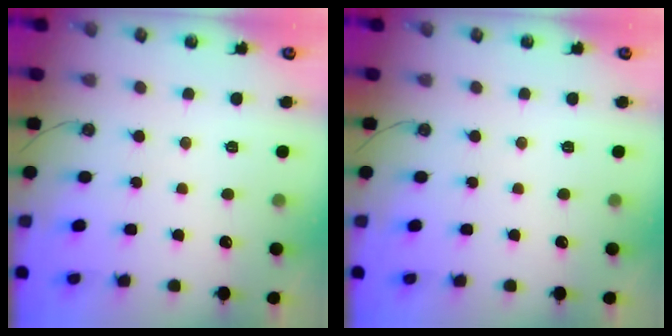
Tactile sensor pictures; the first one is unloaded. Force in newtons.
{"total": 0.0}